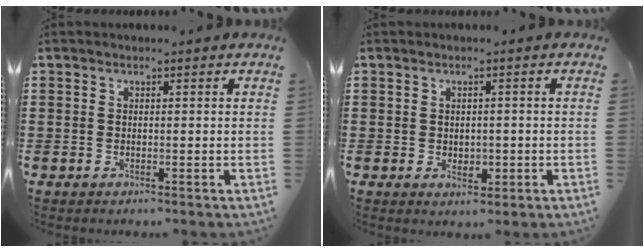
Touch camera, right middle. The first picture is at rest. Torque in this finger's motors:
{"motor_torque": [1.20, 0.17, 0.02, 0.01]}